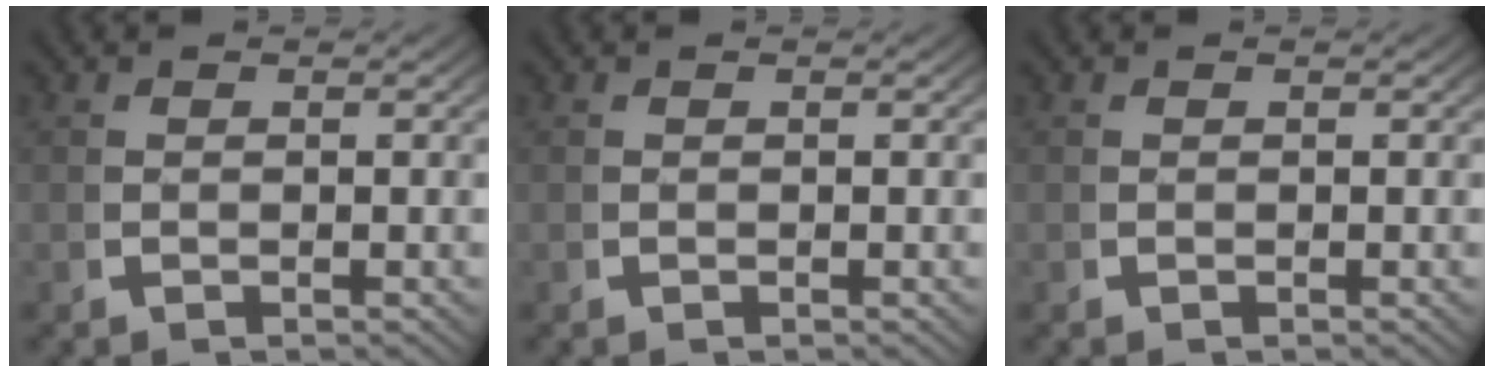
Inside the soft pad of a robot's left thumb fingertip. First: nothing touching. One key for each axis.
{"total": 0.0}
{"total": 0.0}